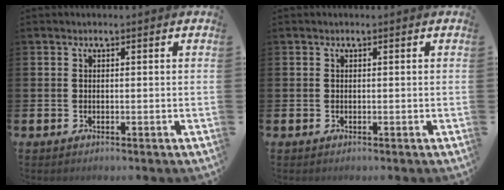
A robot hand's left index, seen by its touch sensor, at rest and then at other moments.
{"total": 0.0}